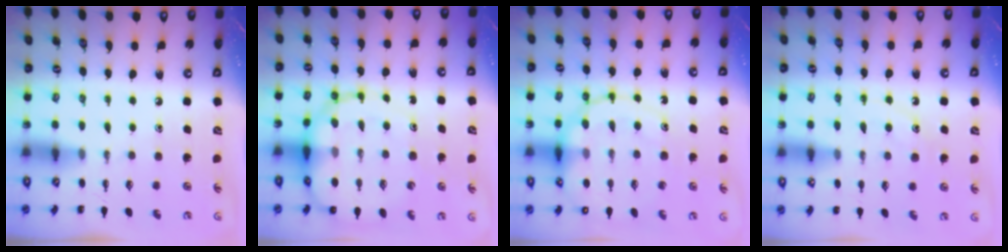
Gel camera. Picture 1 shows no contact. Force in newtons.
{"total": 13.6, "press": 13.2, "slide": 3.5}
{"total": 15.3, "press": 15.0, "slide": 3.0}
{"total": 11.2, "press": 11.1, "slide": 1.0}